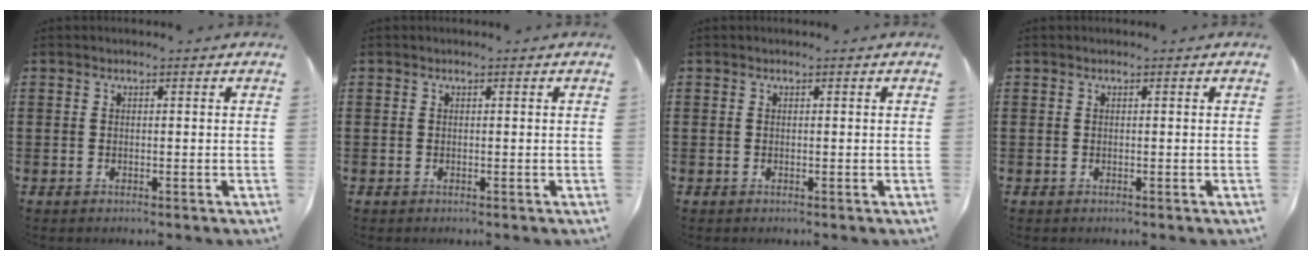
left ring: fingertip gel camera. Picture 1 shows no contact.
{"total": 0.0}
{"total": 0.0}
{"total": 0.0}